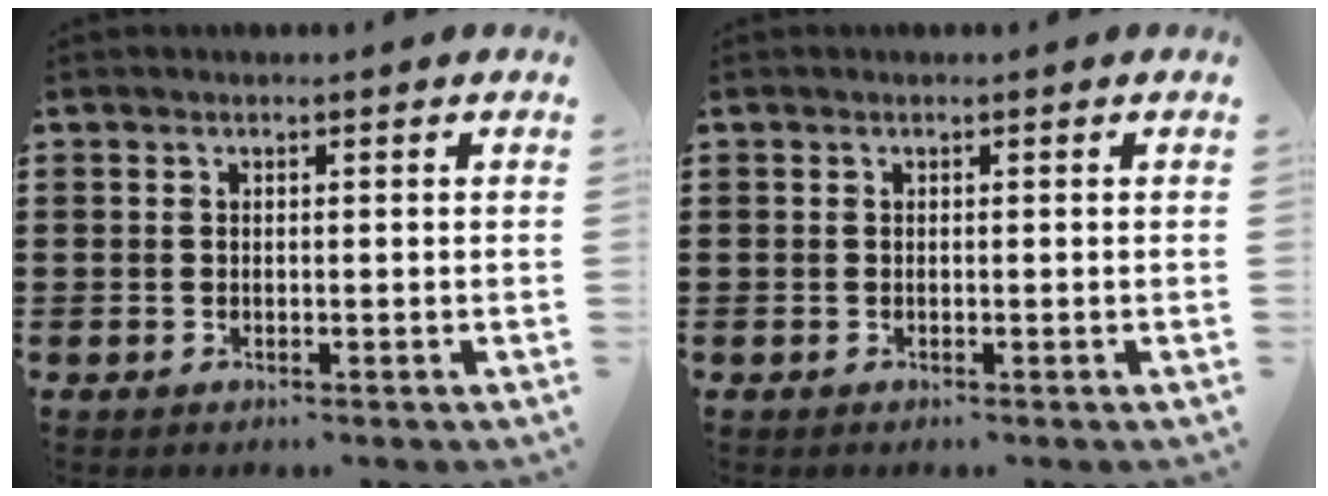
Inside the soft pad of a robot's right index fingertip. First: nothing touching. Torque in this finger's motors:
{"motor_torque": [0.78, 0.30, -0.02, 0.01]}